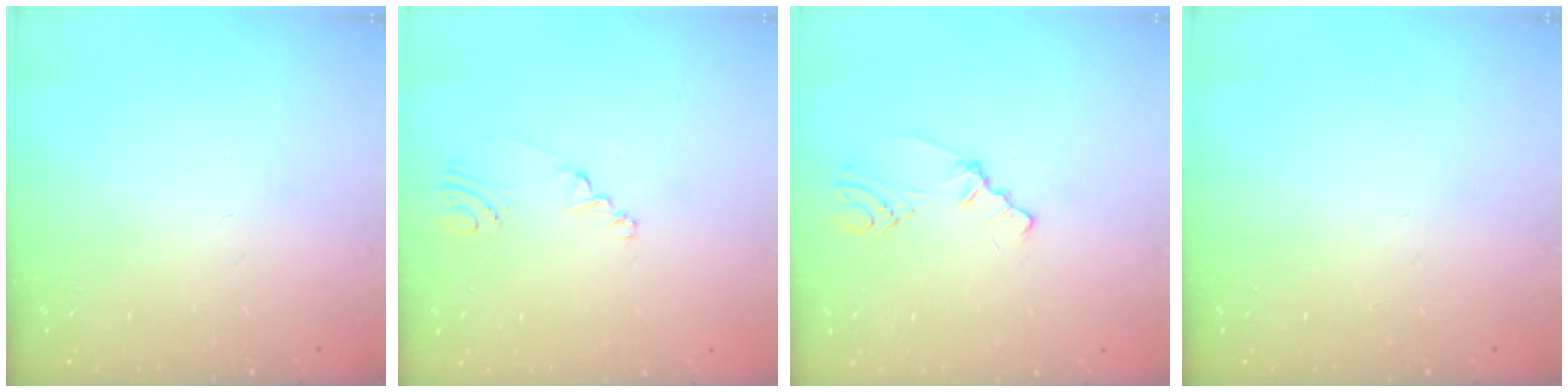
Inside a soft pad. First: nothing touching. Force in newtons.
{"total": 2.0, "press": 1.6, "slide": 1.2}
{"total": 1.4, "press": 1.4, "slide": 0.4}
{"total": 0.0}